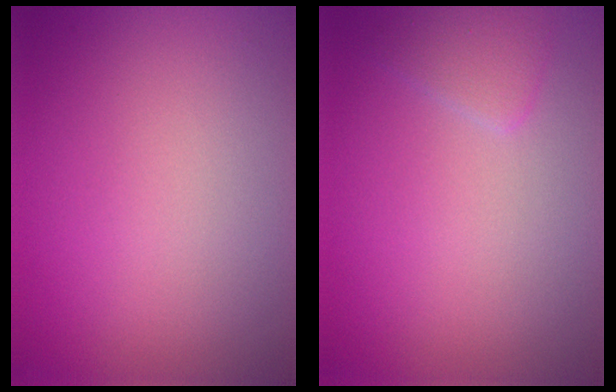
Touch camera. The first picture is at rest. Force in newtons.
{"total": 1.5, "press": 1.5, "slide": 0.1}